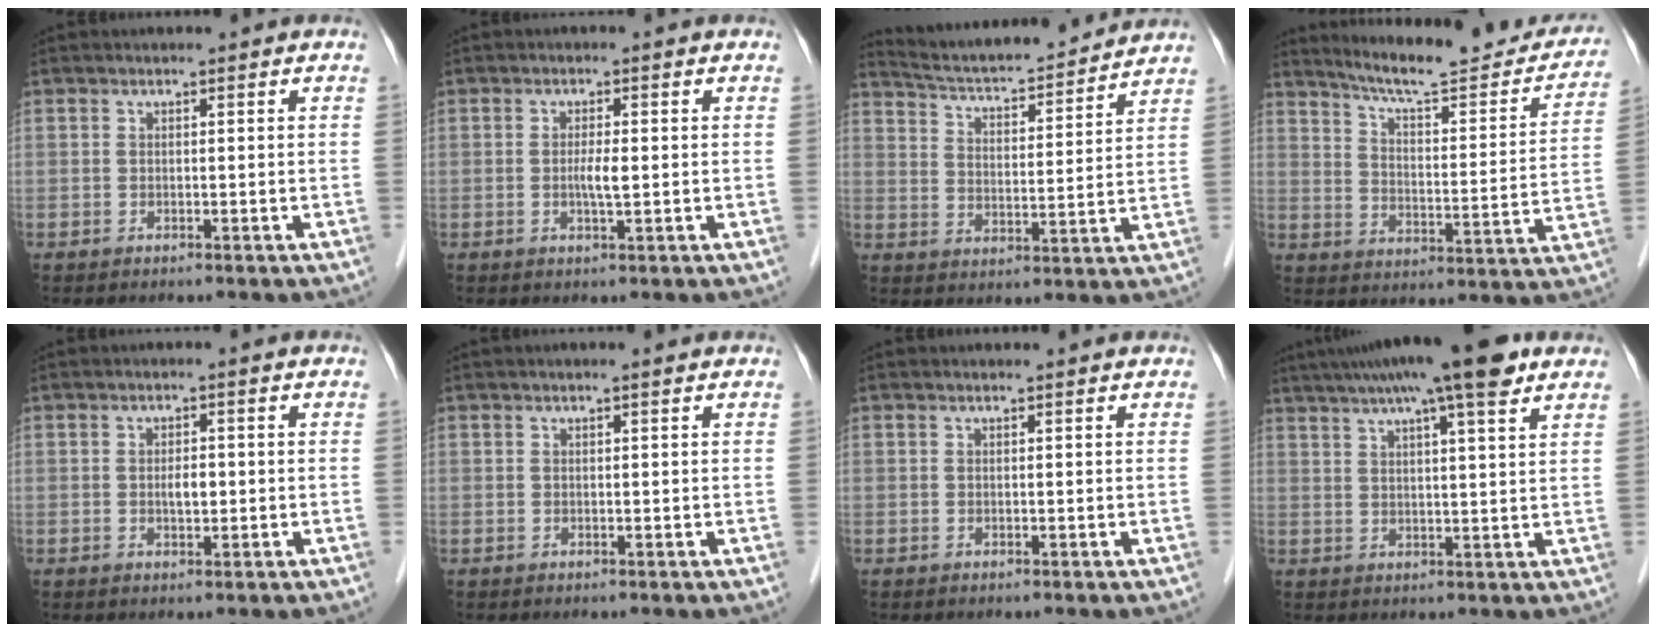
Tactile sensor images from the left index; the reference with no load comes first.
{"total": 2.4, "force": [-0.2, 0.2, 2.3], "torque": [-0.047, -0.002, -0.002]}
{"total": 15.3, "force": [14.5, 1.2, 4.9], "torque": [-0.087, 0.010, 0.219]}
{"total": 20.5, "force": [18.5, 2.8, 8.2], "torque": [-0.111, -0.034, 0.246]}
{"total": 2.1, "force": [-0.1, 0.8, 1.9], "torque": [-0.034, 0.001, 0.000]}
{"total": 1.3, "force": [1.0, 0.0, 0.8], "torque": [-0.014, 0.011, 0.017]}
{"total": 0.9, "force": [0.9, 0.0, 0.2], "torque": [-0.010, 0.006, 0.010]}
{"total": 14.6, "force": [10.4, 1.2, 10.2], "torque": [-0.168, 0.037, 0.150]}